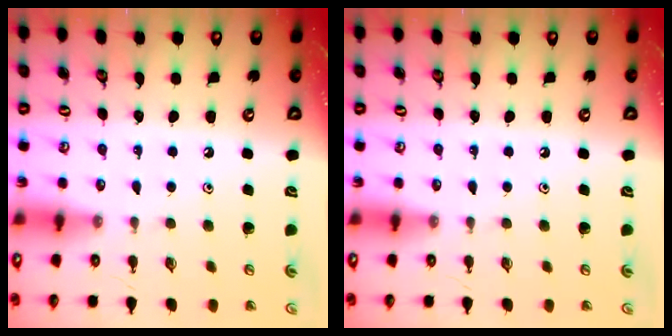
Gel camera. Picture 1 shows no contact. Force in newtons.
{"total": 0.0}